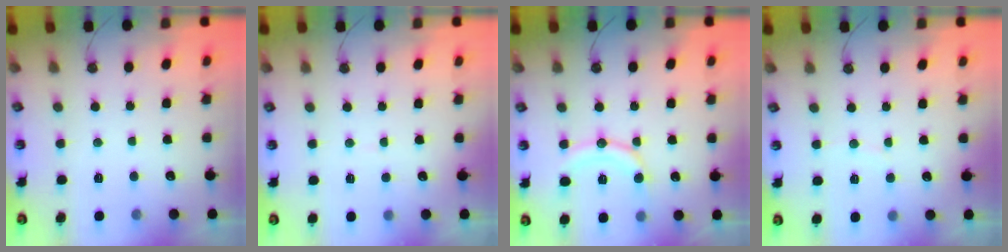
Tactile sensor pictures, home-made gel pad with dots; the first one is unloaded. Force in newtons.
{"total": 1.8, "press": 1.8, "slide": 0.1}
{"total": 12.4, "press": 12.4, "slide": 1.3}
{"total": 2.1, "press": 2.1, "slide": 0.2}